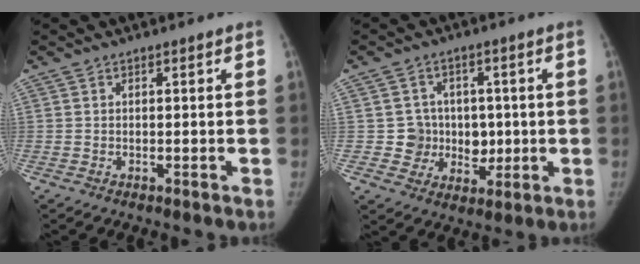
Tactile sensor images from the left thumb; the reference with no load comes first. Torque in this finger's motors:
{"motor_torque": [-0.02, 0.02, 0.62, -0.53, 0.04]}